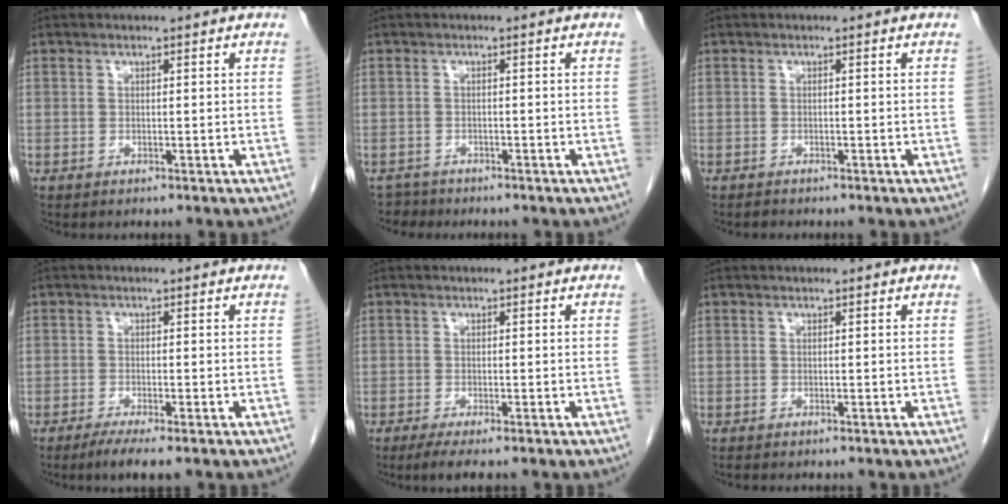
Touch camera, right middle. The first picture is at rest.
{"total": 1.8, "force": [-1.5, 0.6, -0.7], "torque": [0.012, -0.001, -0.027]}
{"total": 0.5, "force": [-0.5, 0.1, 0.0], "torque": [-0.012, -0.003, -0.010]}
{"total": 3.7, "force": [-2.5, 0.3, 2.7], "torque": [-0.050, -0.012, -0.043]}
{"total": 3.1, "force": [-2.1, 0.4, 2.2], "torque": [-0.040, -0.011, -0.035]}
{"total": 0.0}